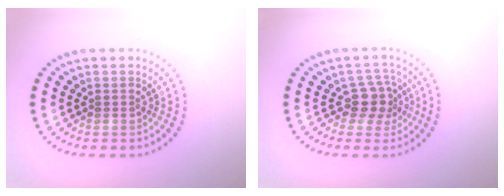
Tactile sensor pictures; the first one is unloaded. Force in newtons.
{"total": 2.8, "press": 2.3, "slide": 1.7}